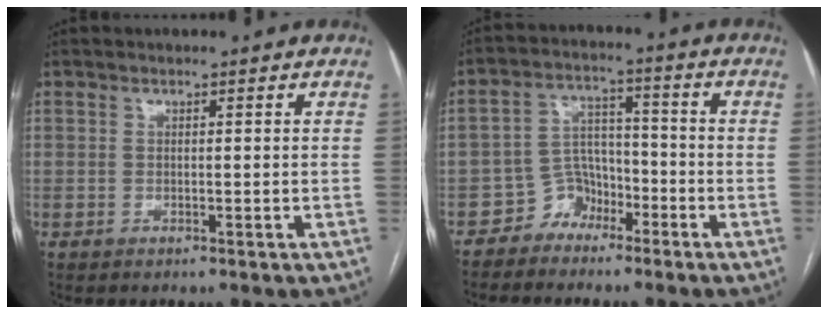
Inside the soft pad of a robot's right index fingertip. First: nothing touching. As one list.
[{"total": 5.3, "force": [-3.7, 3.6, 0.8], "torque": [-0.006, 0.017, -0.065]}]